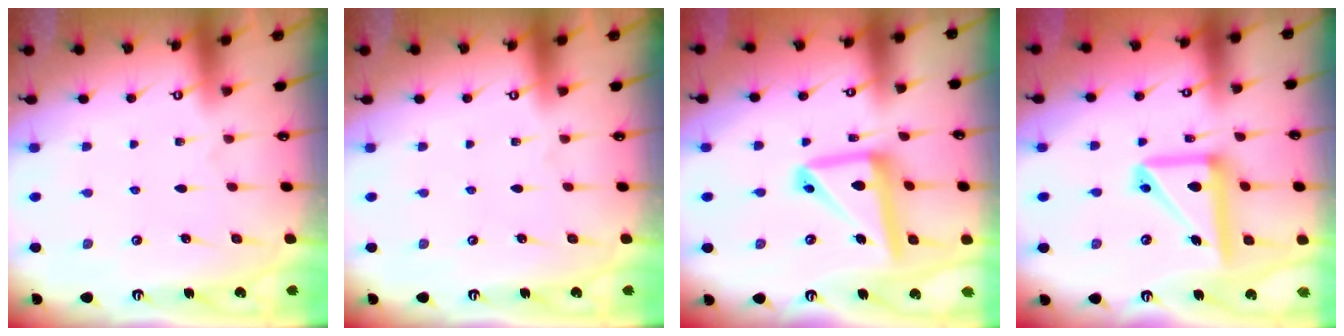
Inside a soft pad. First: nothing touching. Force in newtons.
{"total": 0.0}
{"total": 15.2, "press": 15.1, "slide": 1.5}
{"total": 14.8, "press": 14.6, "slide": 2.1}